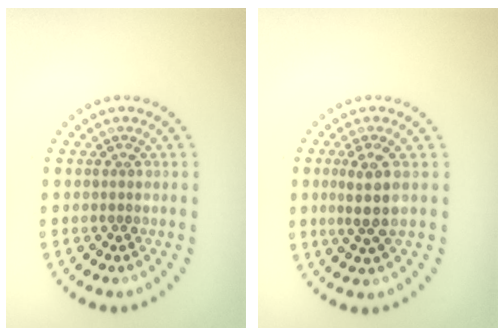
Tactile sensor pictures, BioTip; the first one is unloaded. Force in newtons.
{"total": 2.9, "press": 2.5, "slide": 1.5}